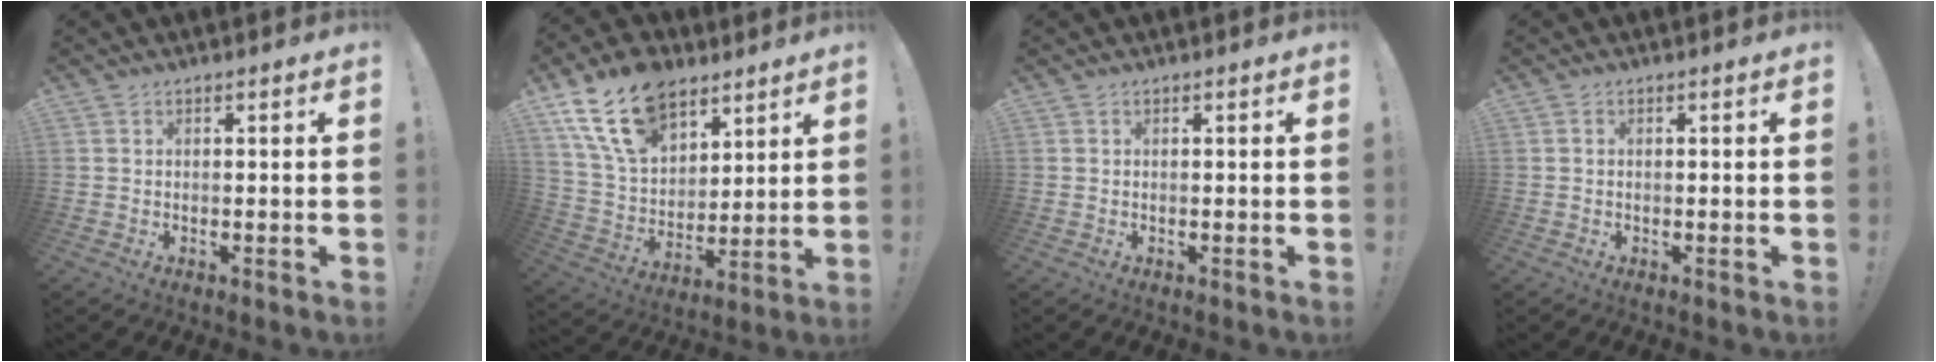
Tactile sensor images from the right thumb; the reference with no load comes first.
{"total": 18.5, "force": [11.2, 11.5, 9.2], "torque": [-0.168, -0.061, 0.208]}
{"total": 0.0}
{"total": 0.0}